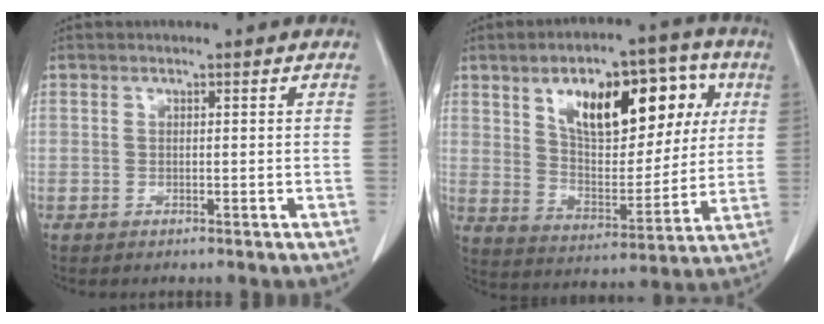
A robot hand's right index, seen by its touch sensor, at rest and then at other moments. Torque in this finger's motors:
{"motor_torque": [1.19, 0.95, 0.61, 0.16]}